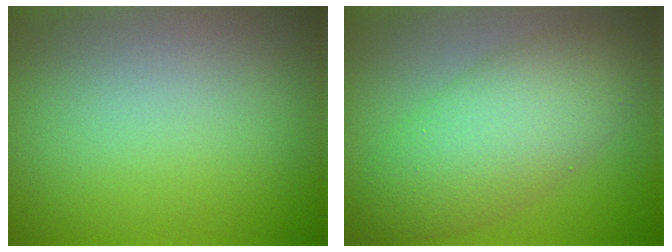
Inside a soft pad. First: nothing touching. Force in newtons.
{"total": 6.8, "press": 6.8, "slide": 0.1}